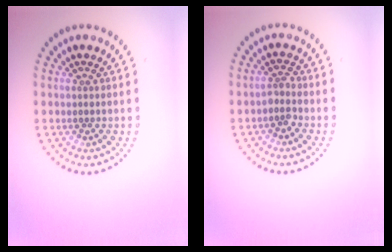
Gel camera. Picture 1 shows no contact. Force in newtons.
{"total": 1.4, "press": 1.0, "slide": 1.0}